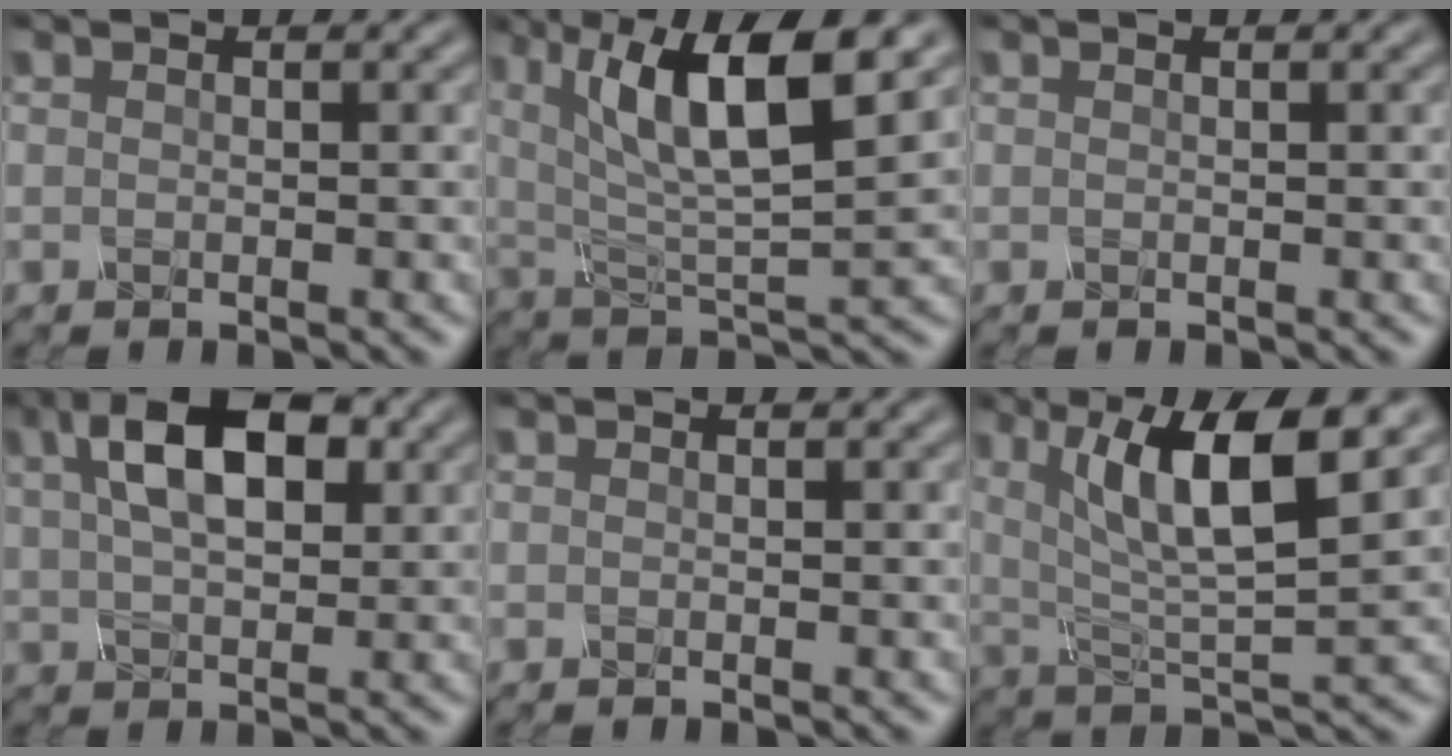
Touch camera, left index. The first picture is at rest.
{"total": 10.1, "force": [4.2, 2.9, 8.7], "torque": [-0.160, -0.002, 0.073]}
{"total": 0.0}
{"total": 9.2, "force": [2.8, 5.0, 7.3], "torque": [-0.123, 0.023, 0.035]}
{"total": 0.0}
{"total": 9.2, "force": [3.5, 2.5, 8.1], "torque": [-0.146, -0.005, 0.062]}